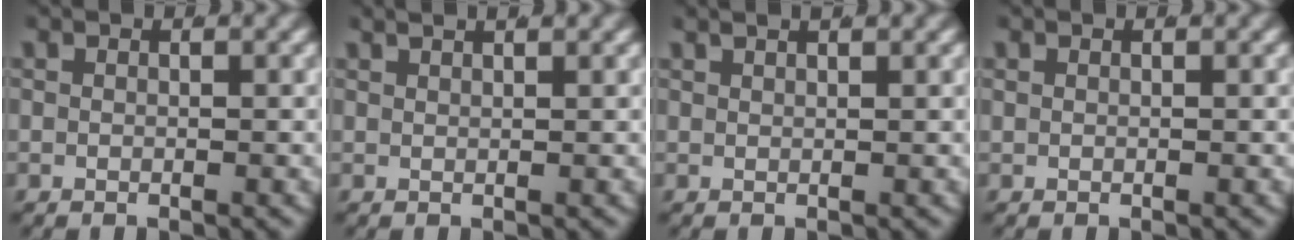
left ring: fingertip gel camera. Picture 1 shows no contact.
{"total": 2.0, "force": [1.8, -0.2, 0.8], "torque": [-0.005, 0.005, 0.030]}
{"total": 1.8, "force": [1.6, -0.1, 0.8], "torque": [-0.005, 0.007, 0.027]}
{"total": 0.0}